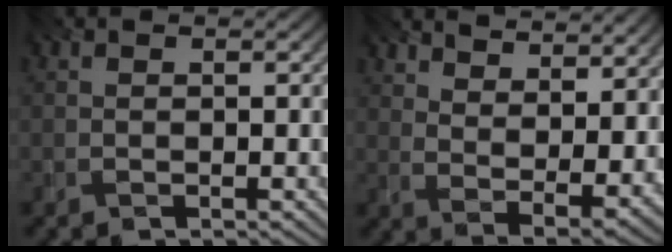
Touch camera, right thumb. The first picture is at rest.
{"total": 10.3, "force": [7.7, 3.7, 5.8], "torque": [-0.111, -0.016, 0.119]}